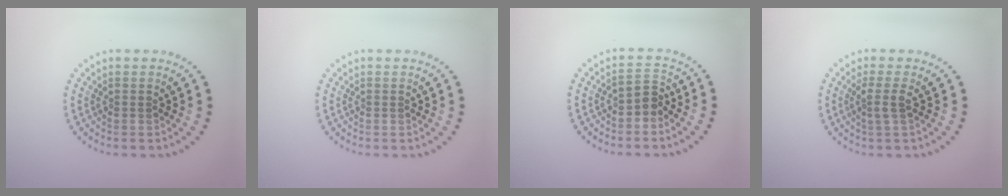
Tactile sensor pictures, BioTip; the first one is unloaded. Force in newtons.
{"total": 0.0}
{"total": 1.7, "press": 1.4, "slide": 0.9}
{"total": 1.6, "press": 1.3, "slide": 1.0}